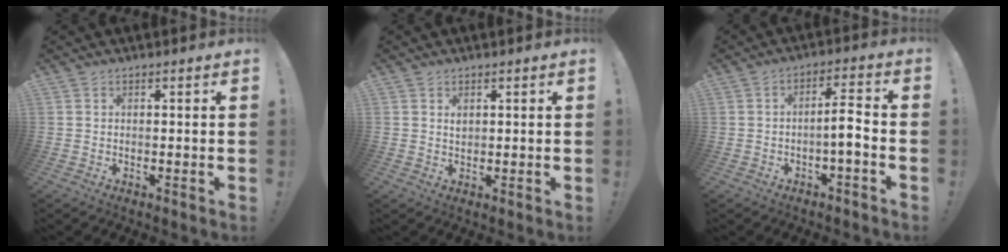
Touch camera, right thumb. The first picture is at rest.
{"total": 1.2, "force": [0.8, 0.7, 0.6], "torque": [-0.004, -0.002, 0.013]}
{"total": 6.3, "force": [-1.9, 1.8, 5.8], "torque": [-0.088, 0.008, -0.035]}